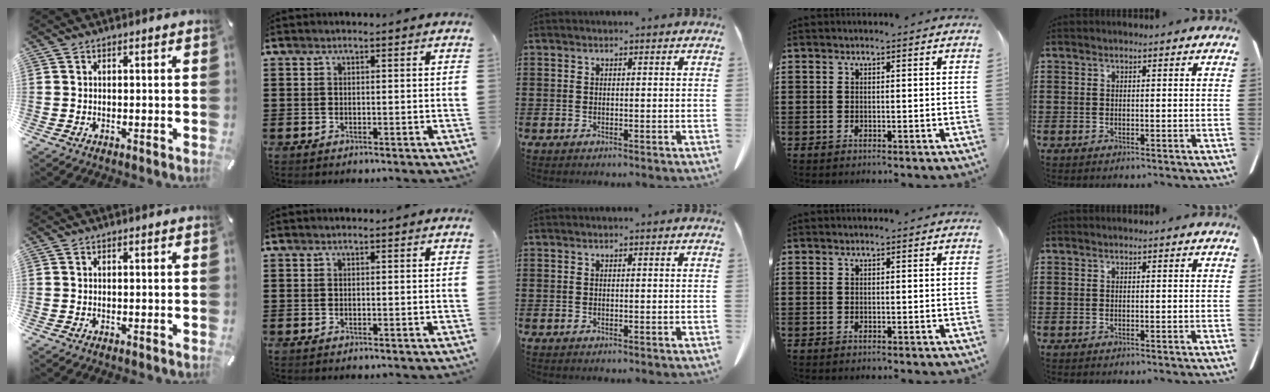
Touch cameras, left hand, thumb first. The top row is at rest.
{}